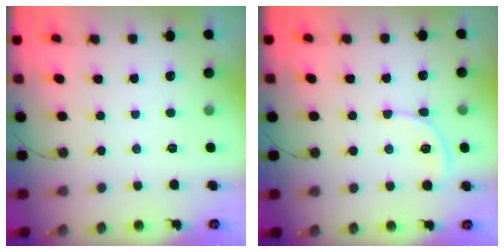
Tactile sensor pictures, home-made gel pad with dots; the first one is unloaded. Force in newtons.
{"total": 5.5, "press": 5.5, "slide": 0.7}